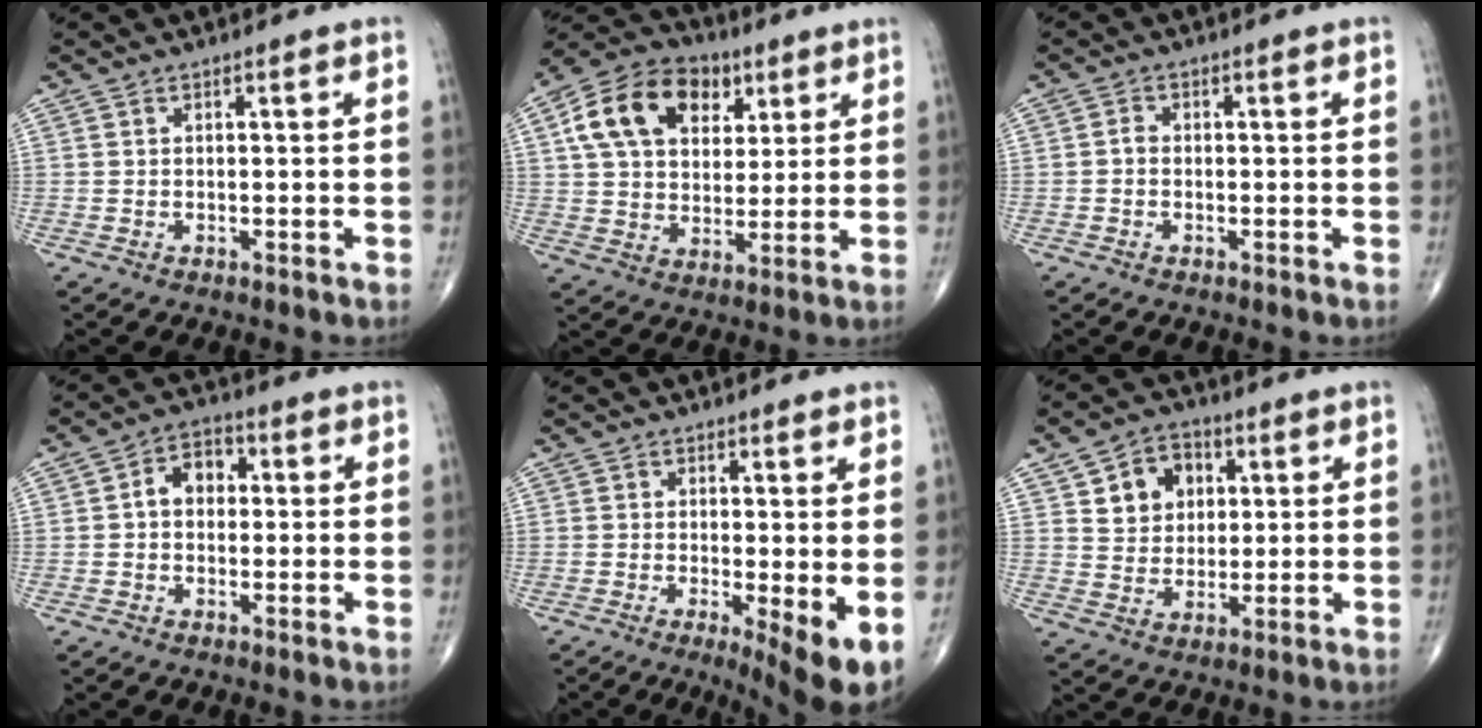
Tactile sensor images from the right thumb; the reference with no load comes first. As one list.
[{"total": 17.2, "force": [6.4, 12.0, 10.5], "torque": [-0.163, 0.002, 0.108]}, {"total": 1.3, "force": [-0.3, 1.0, 0.7], "torque": [-0.007, 0.003, -0.010]}, {"total": 5.7, "force": [0.4, 4.2, 3.8], "torque": [-0.044, 0.019, -0.004]}, {"total": 6.7, "force": [-1.1, 1.5, 6.4], "torque": [-0.102, -0.021, -0.018]}, {"total": 8.9, "force": [3.0, 7.2, 4.2], "torque": [-0.027, -0.008, 0.051]}]